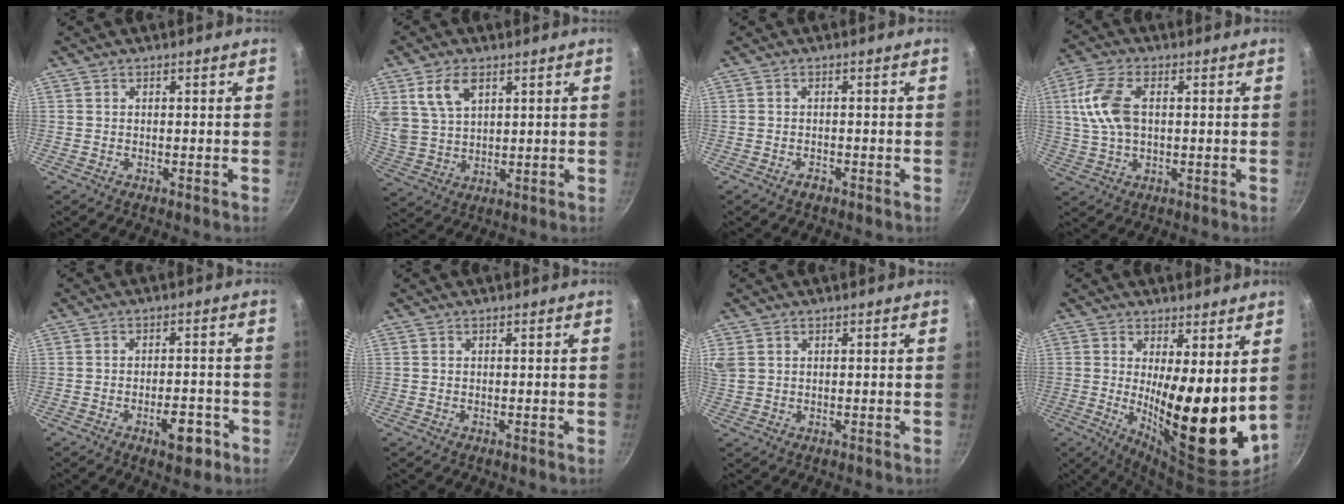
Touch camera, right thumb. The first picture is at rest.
{"total": 8.4, "force": [4.0, 5.2, 5.3], "torque": [-0.089, -0.014, 0.089]}
{"total": 1.5, "force": [-1.0, 0.8, 0.7], "torque": [-0.011, 0.009, -0.016]}
{"total": 10.1, "force": [1.6, 5.8, 8.1], "torque": [-0.162, 0.013, 0.026]}
{"total": 6.5, "force": [-3.2, 2.9, 4.9], "torque": [-0.049, 0.020, -0.040]}
{"total": 0.0}
{"total": 4.6, "force": [1.6, 3.6, 2.4], "torque": [-0.047, 0.005, 0.037]}
{"total": 17.5, "force": [1.8, 5.6, 16.5], "torque": [-0.219, -0.044, 0.039]}